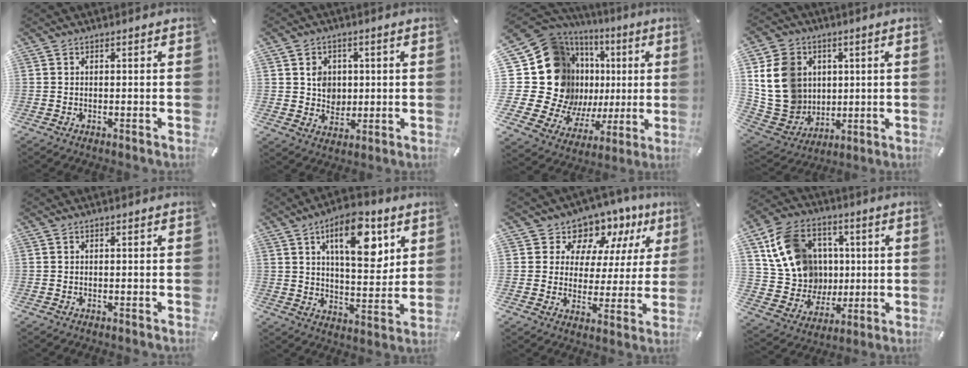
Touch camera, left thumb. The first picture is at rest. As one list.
[{"total": 5.9, "force": [0.9, 5.6, 1.8], "torque": [-0.015, 0.002, 0.012]}, {"total": 29.0, "force": [3.9, 21.8, 18.8], "torque": [-0.342, -0.079, 0.128]}, {"total": 15.3, "force": [3.3, 13.3, 6.8], "torque": [-0.154, -0.009, 0.066]}, {"total": 0.0}, {"total": 15.4, "force": [7.6, 7.0, 11.4], "torque": [-0.169, -0.023, 0.125]}, {"total": 9.7, "force": [7.2, 6.3, 1.5], "torque": [-0.034, -0.068, 0.130]}, {"total": 17.2, "force": [3.4, 15.3, 6.9], "torque": [-0.118, -0.003, 0.081]}]